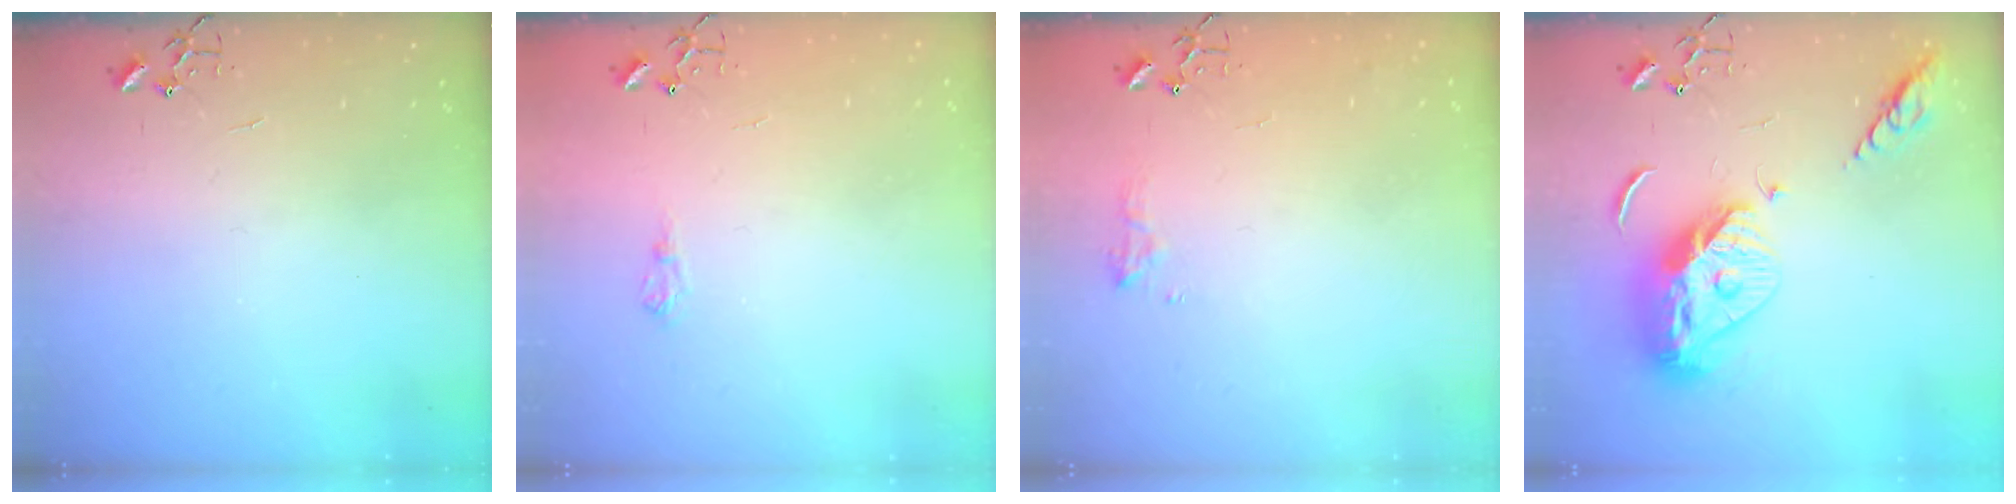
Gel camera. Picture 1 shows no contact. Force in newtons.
{"total": 5.8, "press": 5.8, "slide": 0.7}
{"total": 7.6, "press": 7.6, "slide": 0.8}
{"total": 15.9, "press": 15.8, "slide": 1.5}